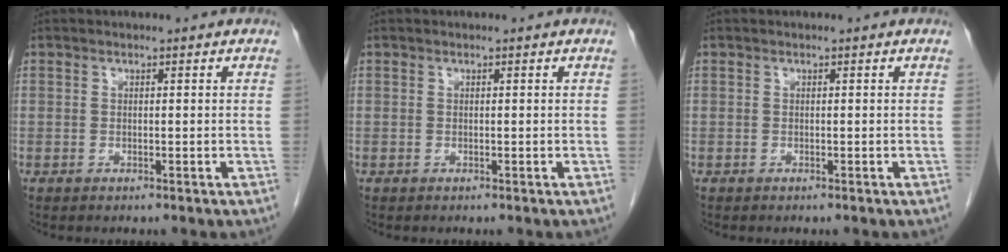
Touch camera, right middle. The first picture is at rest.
{"total": 0.0}
{"total": 0.0}